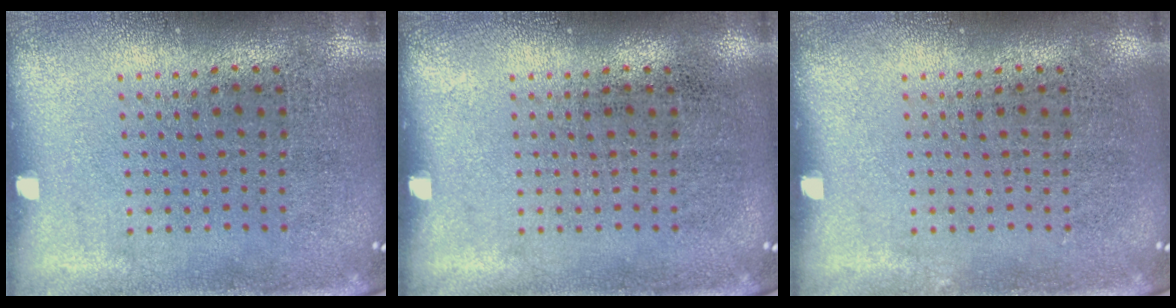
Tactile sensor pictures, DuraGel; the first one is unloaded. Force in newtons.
{"total": 0.0}
{"total": 0.0}